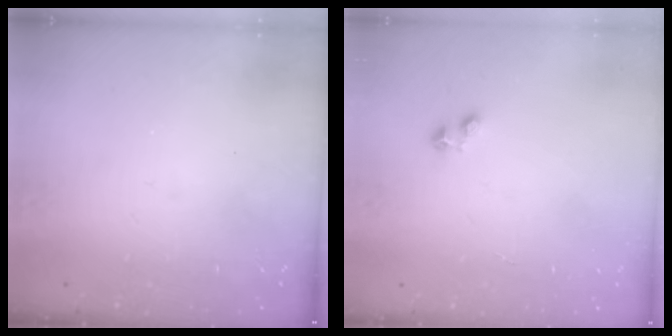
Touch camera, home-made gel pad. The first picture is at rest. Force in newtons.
{"total": 2.4, "press": 2.4, "slide": 0.4}